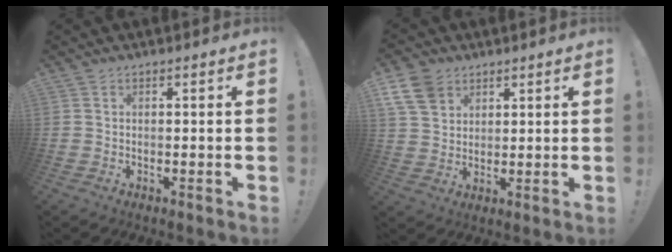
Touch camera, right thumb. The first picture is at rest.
{"total": 9.5, "force": [5.4, 6.6, 4.2], "torque": [-0.085, -0.018, 0.108]}